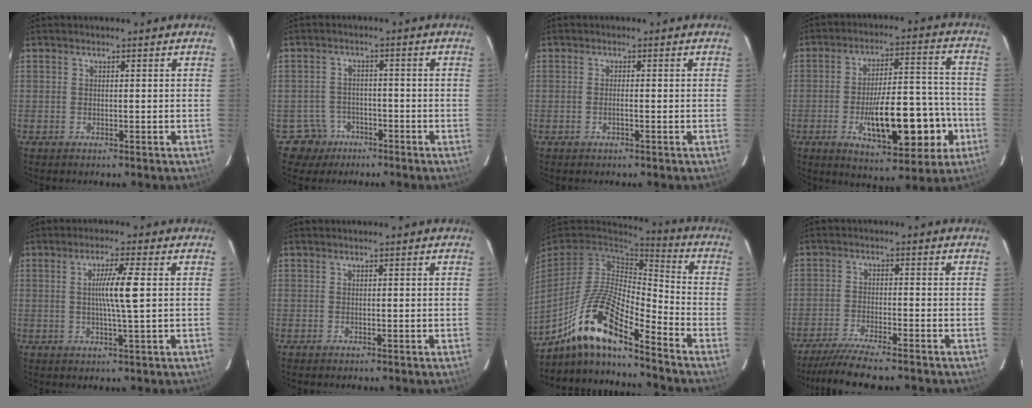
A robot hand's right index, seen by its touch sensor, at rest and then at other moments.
{"total": 4.7, "force": [-2.6, 3.9, -0.7], "torque": [0.014, 0.013, -0.039]}
{"total": 1.0, "force": [-0.3, 0.1, 1.0], "torque": [-0.019, 0.001, -0.006]}
{"total": 16.9, "force": [-5.3, 5.3, 15.1], "torque": [-0.231, 0.017, -0.070]}
{"total": 5.7, "force": [0.6, -0.7, 5.6], "torque": [-0.101, -0.003, 0.012]}
{"total": 0.0}
{"total": 14.8, "force": [-10.3, 2.6, 10.4], "torque": [-0.206, 0.011, -0.186]}
{"total": 9.8, "force": [-8.5, 0.3, 4.9], "torque": [-0.076, -0.024, -0.137]}